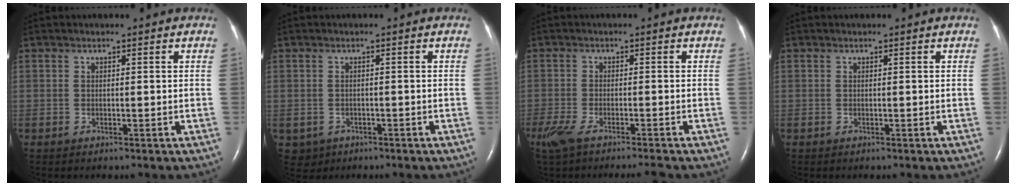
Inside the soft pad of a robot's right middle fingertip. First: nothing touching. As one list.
[{"total": 2.4, "force": [-1.1, 2.1, 0.4], "torque": [-0.008, 0.005, -0.010]}, {"total": 7.8, "force": [-6.4, 0.7, 4.5], "torque": [-0.084, -0.016, -0.109]}, {"total": 0.0}]